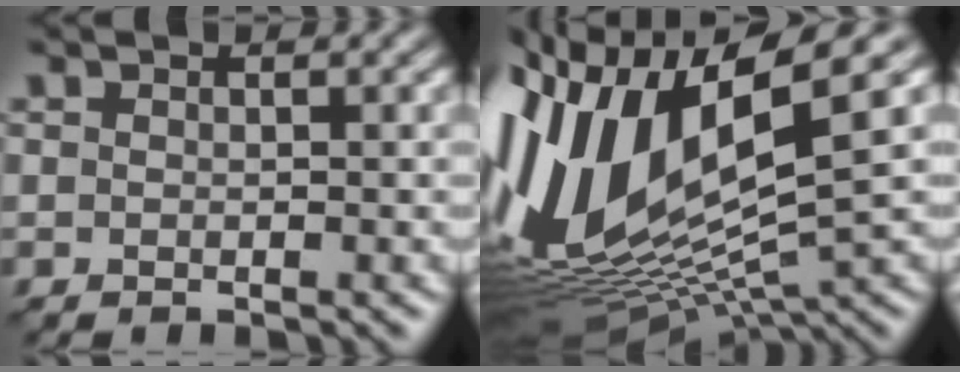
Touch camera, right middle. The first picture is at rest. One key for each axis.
{"total": 15.0, "fx": 1.8, "fy": 5.6, "fz": 13.8, "tx": -0.306, "ty": 0.001, "tz": 0.053}